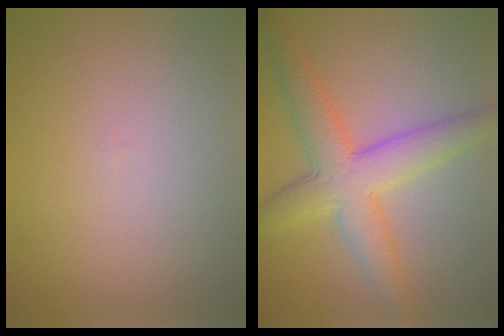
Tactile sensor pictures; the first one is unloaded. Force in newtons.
{"total": 6.3, "press": 6.3, "slide": 0.0}